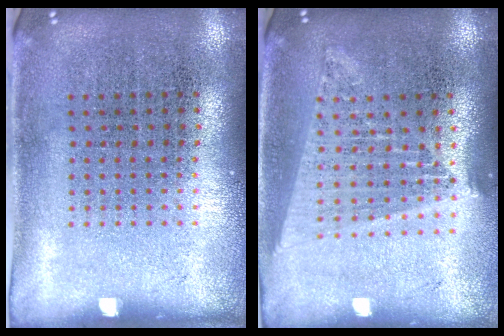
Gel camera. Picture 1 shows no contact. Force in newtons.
{"total": 1.7, "press": 1.6, "slide": 0.7}